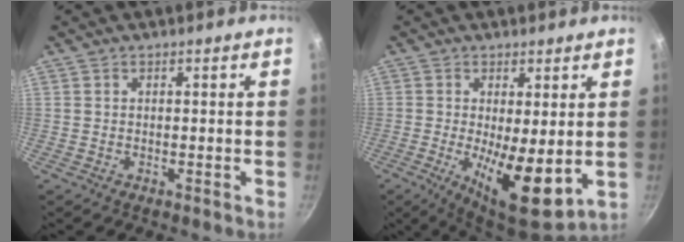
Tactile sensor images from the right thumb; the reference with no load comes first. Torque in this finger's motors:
{"motor_torque": [0.11, 0.15, 1.28, 0.21, 0.15]}